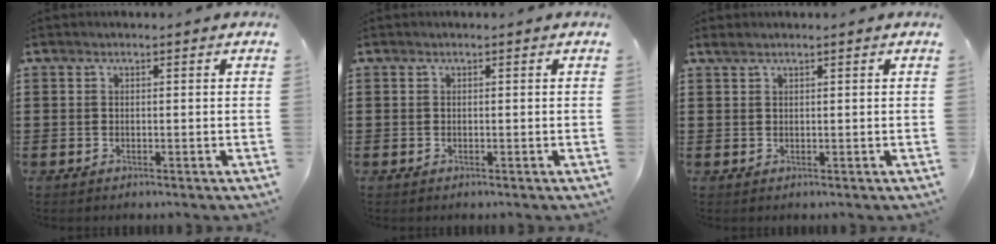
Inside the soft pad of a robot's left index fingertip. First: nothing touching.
{"total": 0.0}
{"total": 0.7, "force": [0.6, 0.1, 0.4], "torque": [-0.009, 0.001, 0.011]}